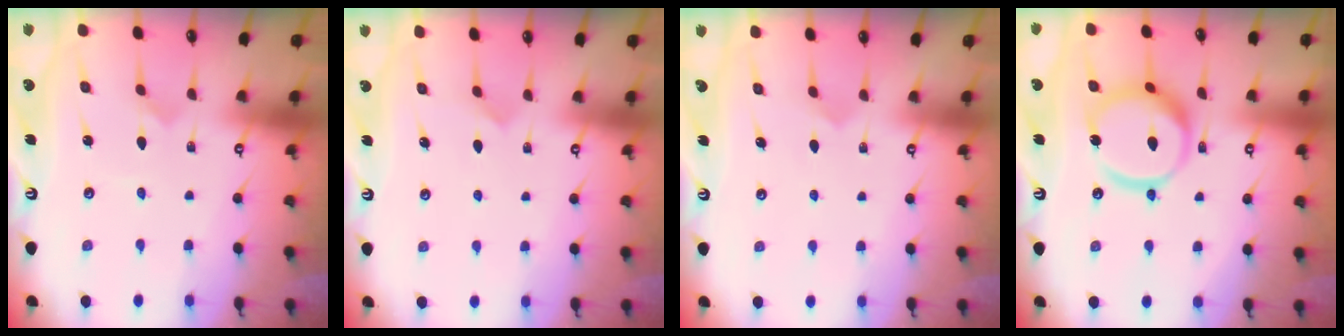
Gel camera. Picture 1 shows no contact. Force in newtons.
{"total": 4.3, "press": 4.2, "slide": 0.3}
{"total": 3.4, "press": 3.4, "slide": 0.3}
{"total": 15.1, "press": 15.0, "slide": 1.8}